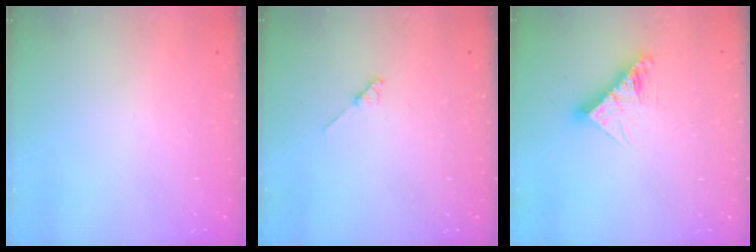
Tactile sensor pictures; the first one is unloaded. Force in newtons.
{"total": 2.0, "press": 1.9, "slide": 0.3}
{"total": 9.8, "press": 9.8, "slide": 0.7}